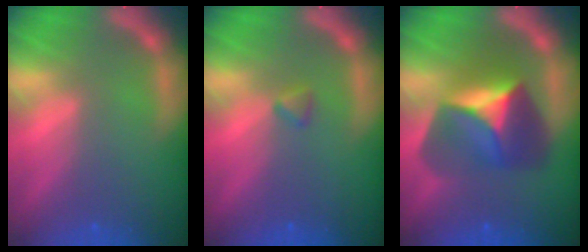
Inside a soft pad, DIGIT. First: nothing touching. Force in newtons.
{"total": 0.9}
{"total": 7.9}